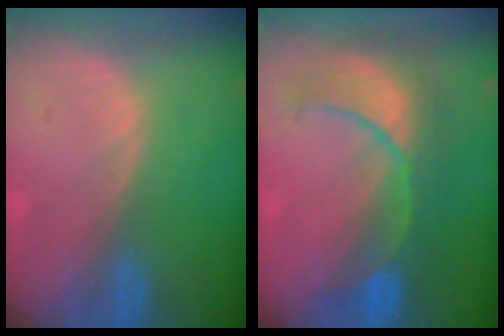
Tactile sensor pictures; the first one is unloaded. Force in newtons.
{"total": 8.9, "press": 8.9, "slide": 0.6}